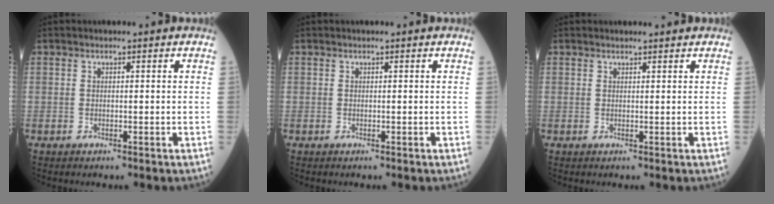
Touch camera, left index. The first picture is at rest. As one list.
[{"total": 0.0}, {"total": 1.6, "force": [1.6, 0.1, 0.3], "torque": [-0.009, 0.005, 0.022]}]